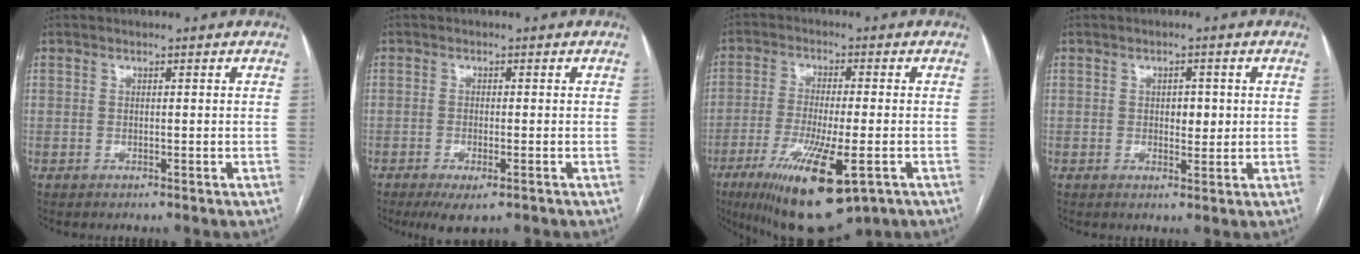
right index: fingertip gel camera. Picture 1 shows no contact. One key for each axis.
{"total": 4.3, "fx": -2.6, "fy": 1.1, "fz": 3.3, "tx": -0.055, "ty": -0.010, "tz": -0.038}
{"total": 15.3, "fx": -7.5, "fy": 3.1, "fz": 13.0, "tx": -0.226, "ty": -0.039, "tz": -0.117}
{"total": 2.6, "fx": 0.3, "fy": 1.6, "fz": 2.1, "tx": -0.025, "ty": 0.001, "tz": 0.006}